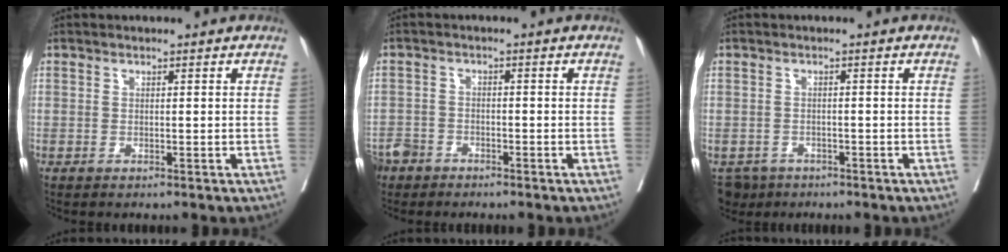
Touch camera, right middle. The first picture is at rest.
{"total": 4.8, "force": [-3.8, 2.7, 0.9], "torque": [-0.019, -0.001, -0.074]}
{"total": 4.4, "force": [-3.3, 2.9, 0.4], "torque": [0.001, 0.001, -0.052]}